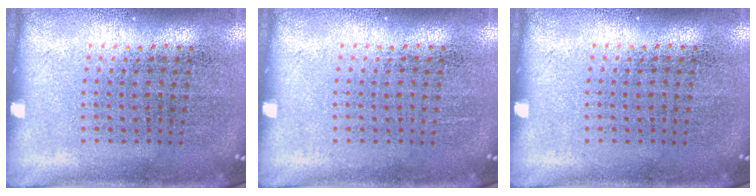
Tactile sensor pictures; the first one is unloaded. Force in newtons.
{"total": 0.0}
{"total": 0.0}